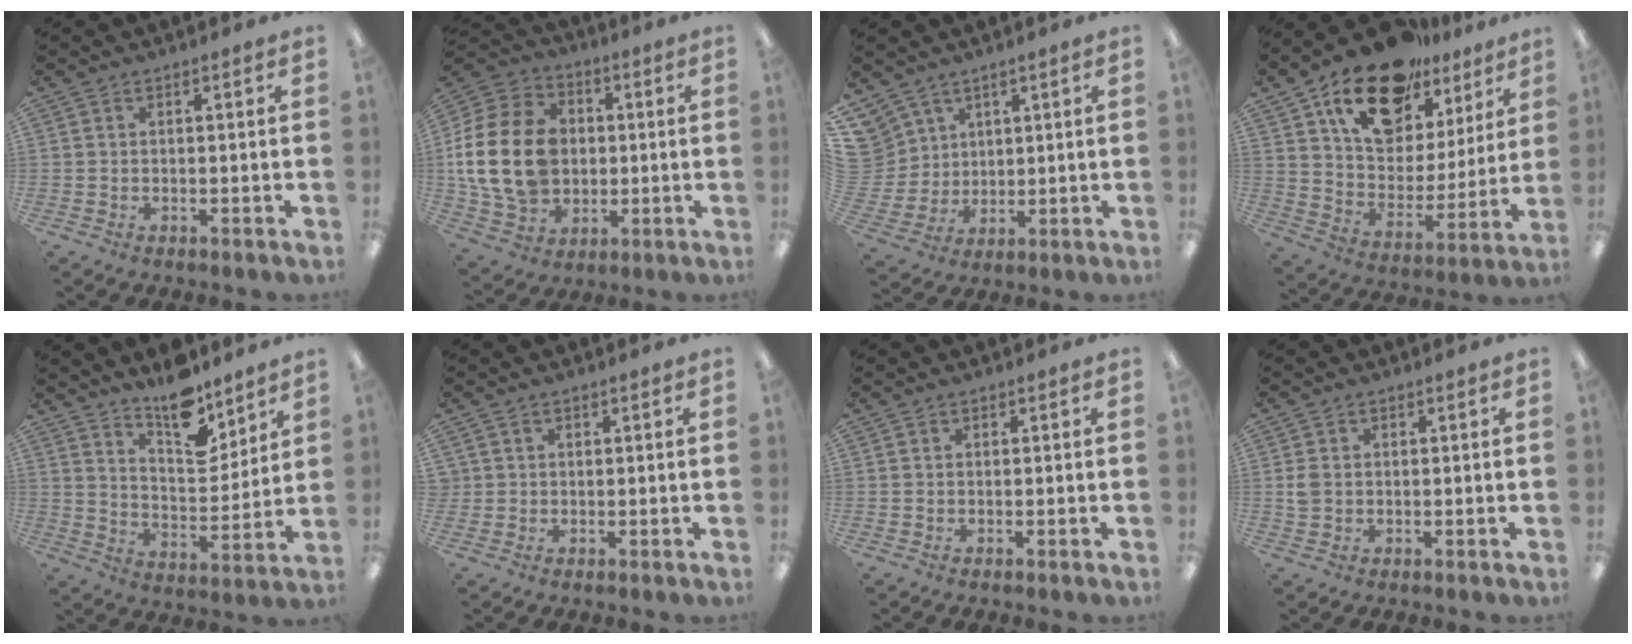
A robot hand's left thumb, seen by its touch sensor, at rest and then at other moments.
{"total": 21.2, "force": [0.4, 16.2, 13.6], "torque": [-0.274, 0.020, 0.019]}
{"total": 9.2, "force": [5.8, 7.1, 0.7], "torque": [-0.049, -0.031, 0.119]}
{"total": 20.5, "force": [14.4, 11.2, 9.4], "torque": [-0.167, -0.084, 0.257]}
{"total": 12.9, "force": [10.5, 5.2, 5.5], "torque": [-0.078, -0.075, 0.190]}
{"total": 1.4, "force": [0.5, 1.3, 0.1], "torque": [-0.005, 0.003, 0.009]}
{"total": 0.0}
{"total": 2.7, "force": [0.2, 2.1, 1.6], "torque": [-0.023, 0.002, 0.002]}